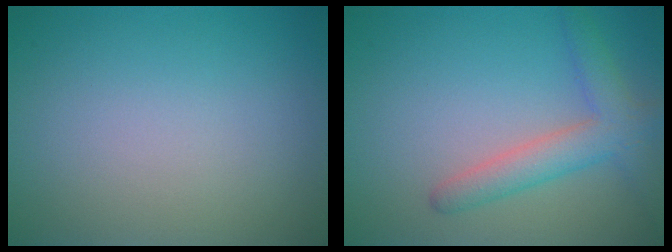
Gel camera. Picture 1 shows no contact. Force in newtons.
{"total": 3.8, "press": 3.8, "slide": 0.2}